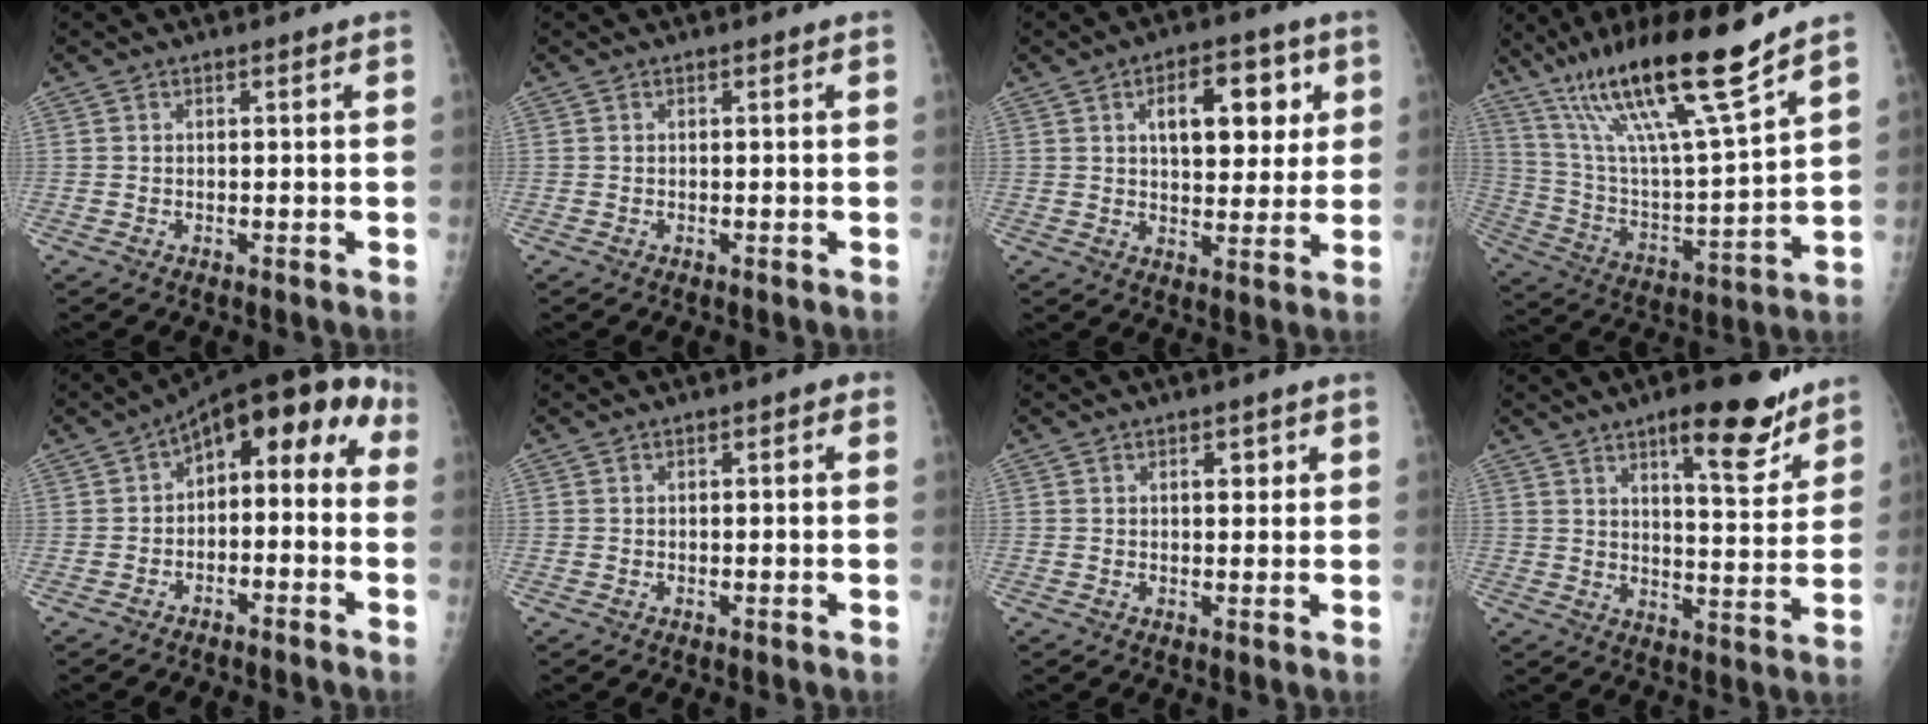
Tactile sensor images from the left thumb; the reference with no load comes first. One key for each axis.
{"total": 0.0}
{"total": 11.8, "fx": 4.2, "fy": 6.2, "fz": 9.1, "tx": -0.086, "ty": -0.005, "tz": 0.061}
{"total": 21.1, "fx": 14.6, "fy": 1.8, "fz": 15.1, "tx": -0.251, "ty": -0.066, "tz": 0.267}
{"total": 11.3, "fx": -1.0, "fy": 6.6, "fz": 9.1, "tx": -0.080, "ty": 0.060, "tz": -0.024}
{"total": 1.4, "fx": 0.3, "fy": 0.7, "fz": 1.2, "tx": -0.011, "ty": 0.011, "tz": -0.001}
{"total": 2.1, "fx": 1.0, "fy": 1.1, "fz": 1.5, "tx": -0.007, "ty": -0.001, "tz": 0.012}
{"total": 13.0, "fx": 8.7, "fy": 3.8, "fz": 8.9, "tx": -0.094, "ty": -0.056, "tz": 0.125}